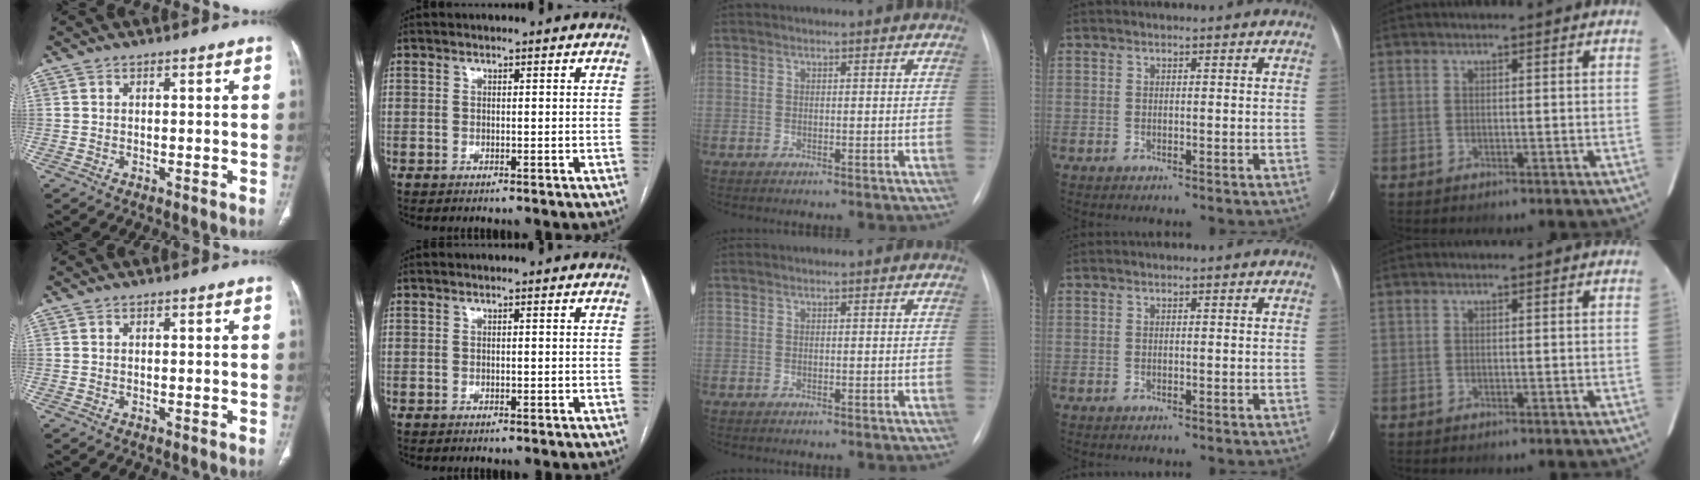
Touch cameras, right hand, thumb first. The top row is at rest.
{}